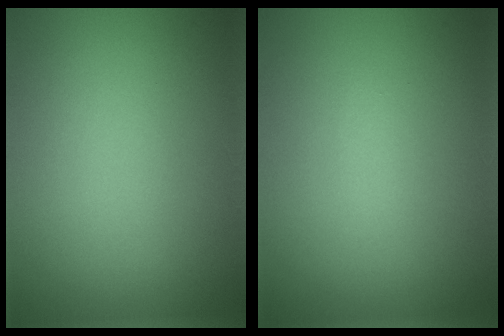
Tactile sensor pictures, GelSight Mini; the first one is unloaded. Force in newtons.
{"total": 0.6, "press": 0.6, "slide": 0.0}